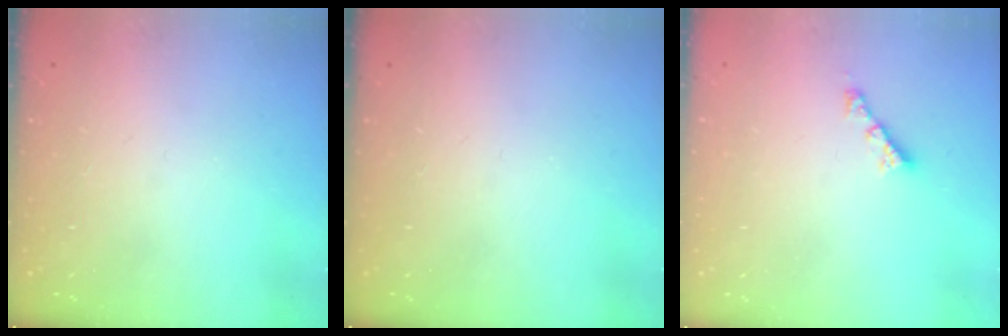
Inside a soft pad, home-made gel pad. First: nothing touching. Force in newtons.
{"total": 0.0}
{"total": 2.6, "press": 2.6, "slide": 0.1}